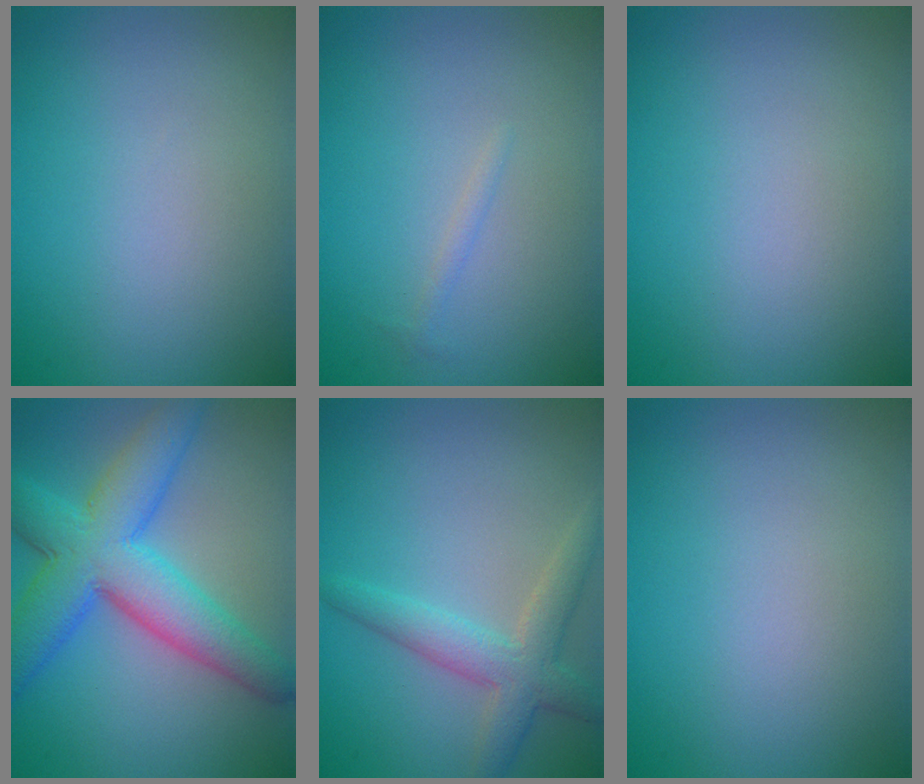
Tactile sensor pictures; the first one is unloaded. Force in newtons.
{"total": 0.6, "press": 0.6, "slide": 0.0}
{"total": 0.0}
{"total": 8.9, "press": 8.9, "slide": 0.2}
{"total": 3.8, "press": 3.8, "slide": 0.2}
{"total": 0.0}